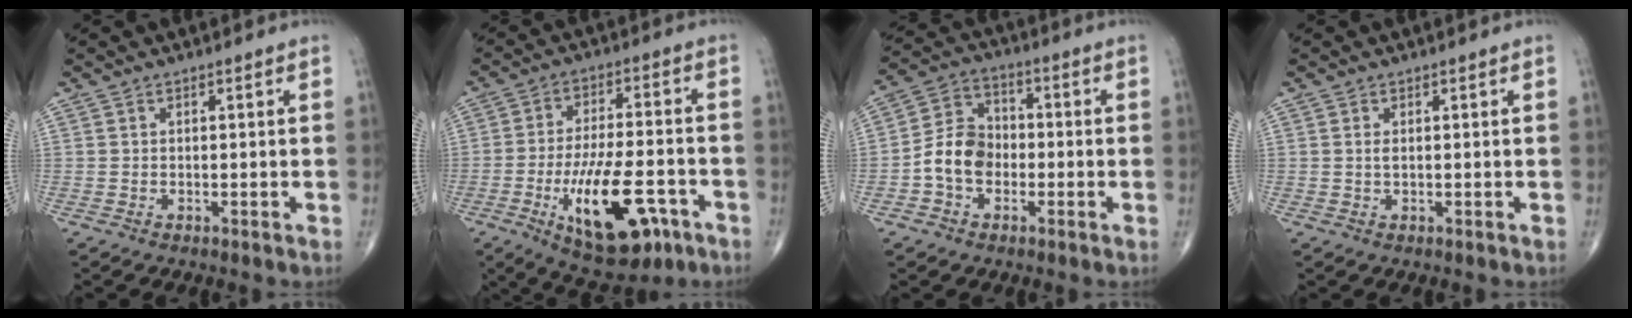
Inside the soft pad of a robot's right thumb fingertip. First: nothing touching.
{"total": 17.2, "force": [-6.8, 7.1, 14.0], "torque": [-0.226, 0.021, -0.096]}
{"total": 8.8, "force": [-2.0, 6.7, 5.3], "torque": [-0.082, 0.034, -0.051]}
{"total": 1.0, "force": [0.2, 0.4, 0.9], "torque": [-0.018, -0.001, 0.004]}